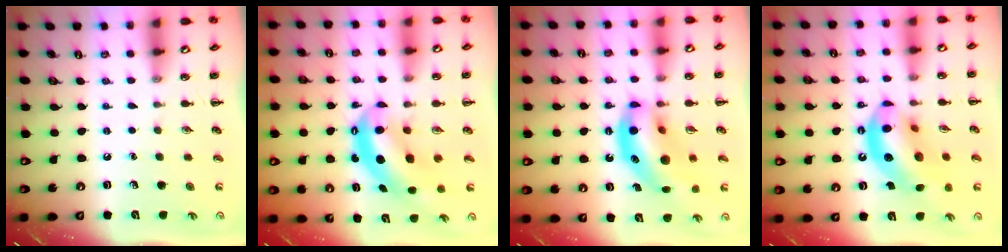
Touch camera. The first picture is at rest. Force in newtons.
{"total": 6.6, "press": 6.5, "slide": 1.5}
{"total": 15.5, "press": 15.1, "slide": 3.8}
{"total": 16.5, "press": 15.9, "slide": 4.1}